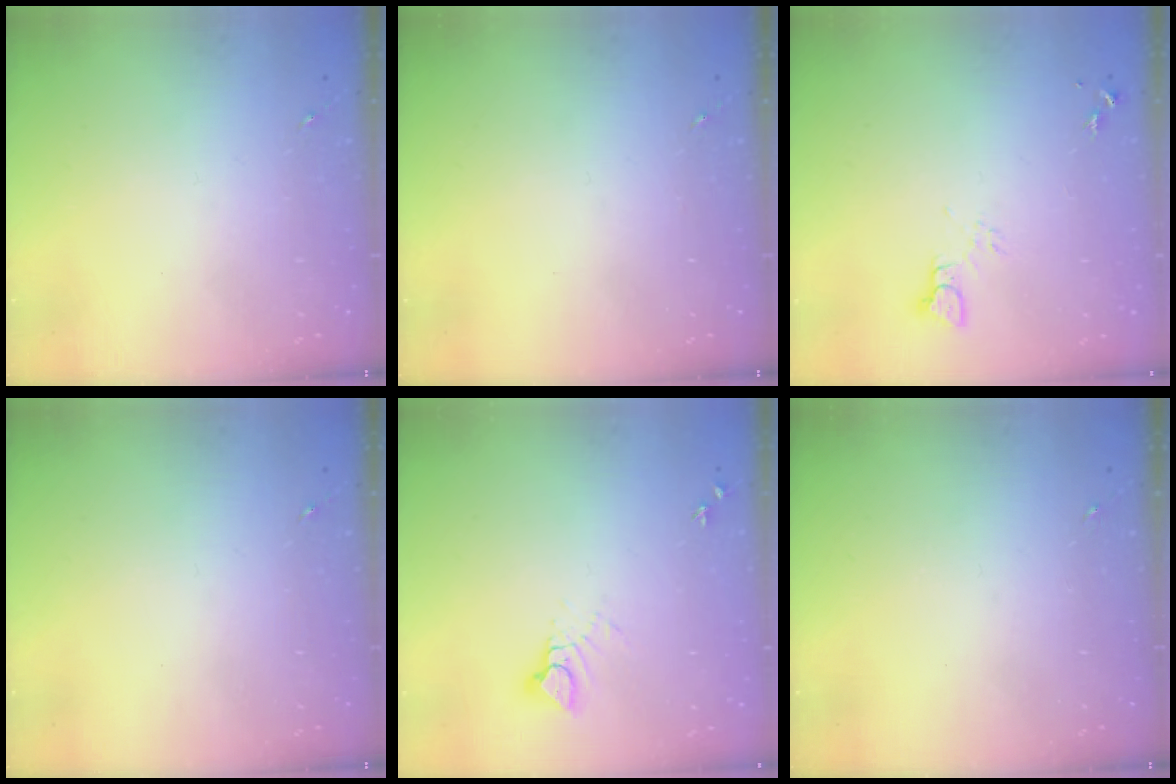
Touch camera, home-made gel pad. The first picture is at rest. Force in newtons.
{"total": 0.0}
{"total": 4.0, "press": 3.9, "slide": 0.3}
{"total": 0.0}
{"total": 4.0, "press": 3.9, "slide": 0.4}
{"total": 0.0}